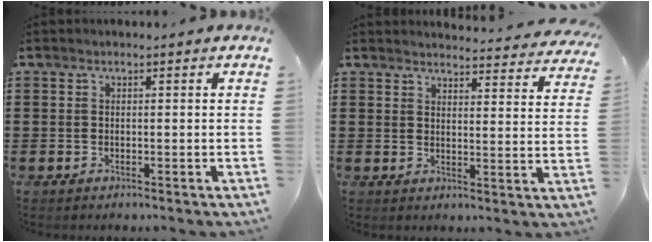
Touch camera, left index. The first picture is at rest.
{"total": 3.5, "force": [3.5, -0.1, 0.3], "torque": [-0.013, -0.026, 0.059]}